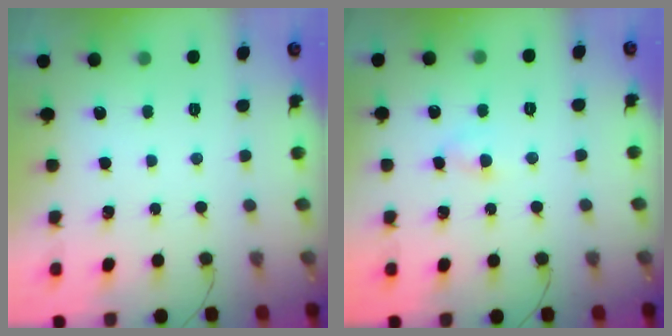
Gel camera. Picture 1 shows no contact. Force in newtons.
{"total": 3.7, "press": 3.5, "slide": 1.3}